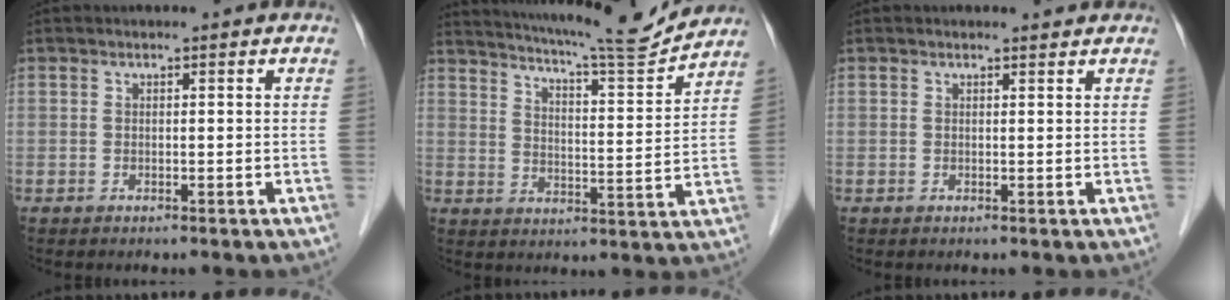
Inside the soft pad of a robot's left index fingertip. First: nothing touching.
{"total": 14.6, "force": [13.8, -0.5, 4.8], "torque": [-0.088, -0.022, 0.197]}
{"total": 0.9, "force": [0.9, 0.1, 0.0], "torque": [-0.011, -0.003, 0.010]}